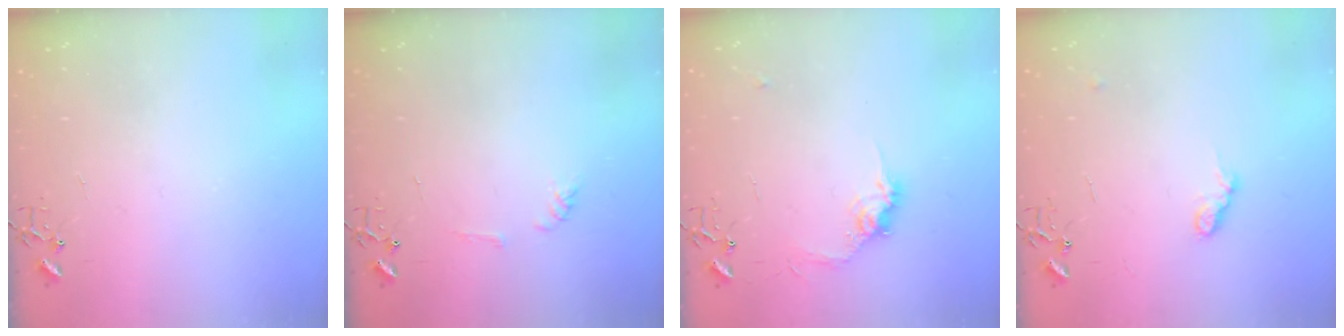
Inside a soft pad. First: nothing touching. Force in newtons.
{"total": 5.5, "press": 5.4, "slide": 0.7}
{"total": 9.4, "press": 9.4, "slide": 0.3}
{"total": 8.0, "press": 7.9, "slide": 1.1}